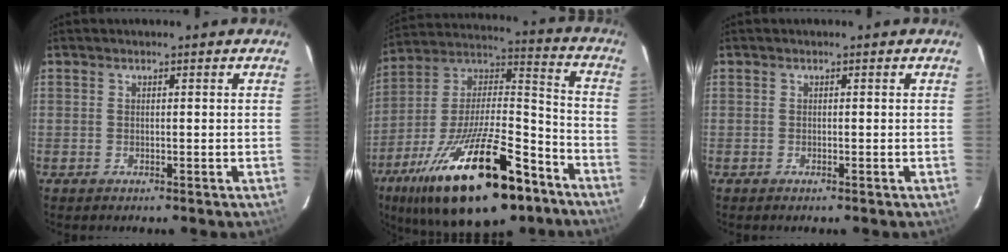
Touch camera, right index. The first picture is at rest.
{"total": 29.5, "force": [-17.5, 10.7, 21.2], "torque": [-0.382, -0.015, -0.274]}
{"total": 0.0}